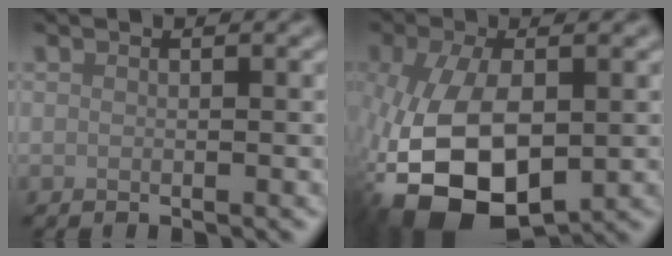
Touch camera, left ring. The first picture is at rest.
{"total": 12.6, "force": [-4.4, 6.7, 9.7], "torque": [-0.215, -0.038, -0.062]}